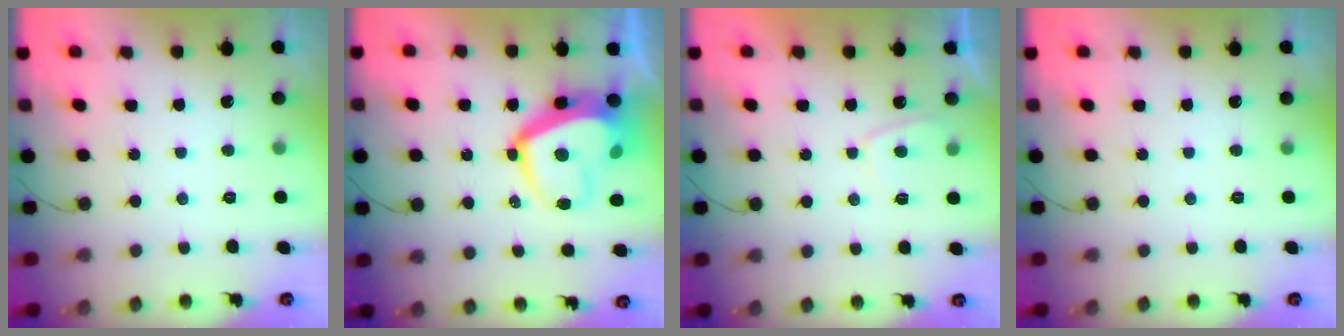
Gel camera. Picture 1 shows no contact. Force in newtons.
{"total": 15.2, "press": 15.1, "slide": 0.9}
{"total": 2.7, "press": 2.6, "slide": 0.8}
{"total": 0.0}